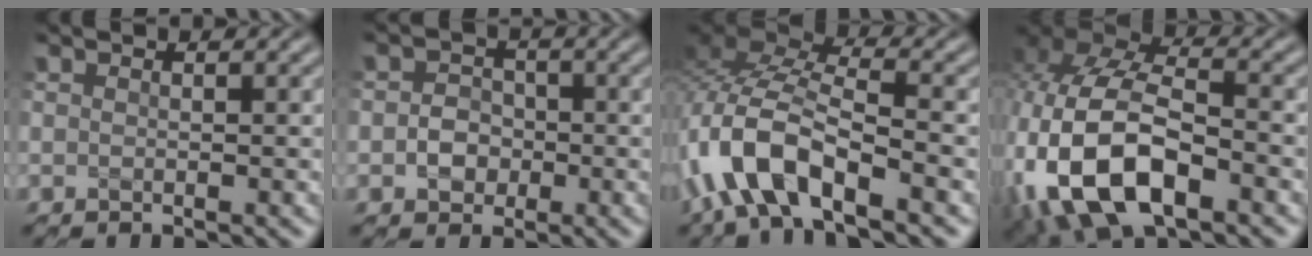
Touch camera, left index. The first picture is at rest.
{"total": 2.6, "force": [-0.5, 2.3, 1.2], "torque": [0.003, 0.000, -0.016]}
{"total": 9.2, "force": [-4.1, 4.0, 7.2], "torque": [-0.147, 0.009, -0.082]}
{"total": 13.2, "force": [-4.4, 7.5, 9.9], "torque": [-0.227, -0.020, -0.078]}